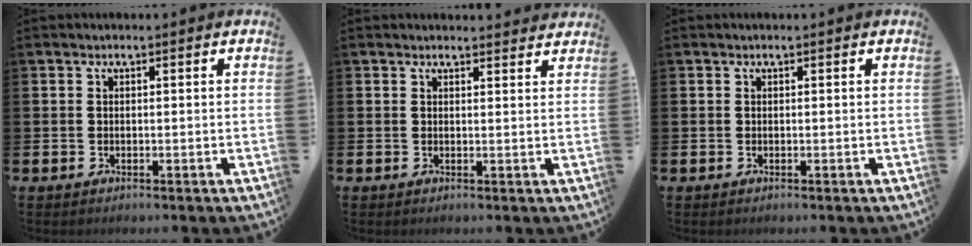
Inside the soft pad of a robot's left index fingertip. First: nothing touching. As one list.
[{"total": 1.6, "force": [1.6, 0.1, -0.1], "torque": [0.007, -0.011, 0.028]}, {"total": 0.0}]